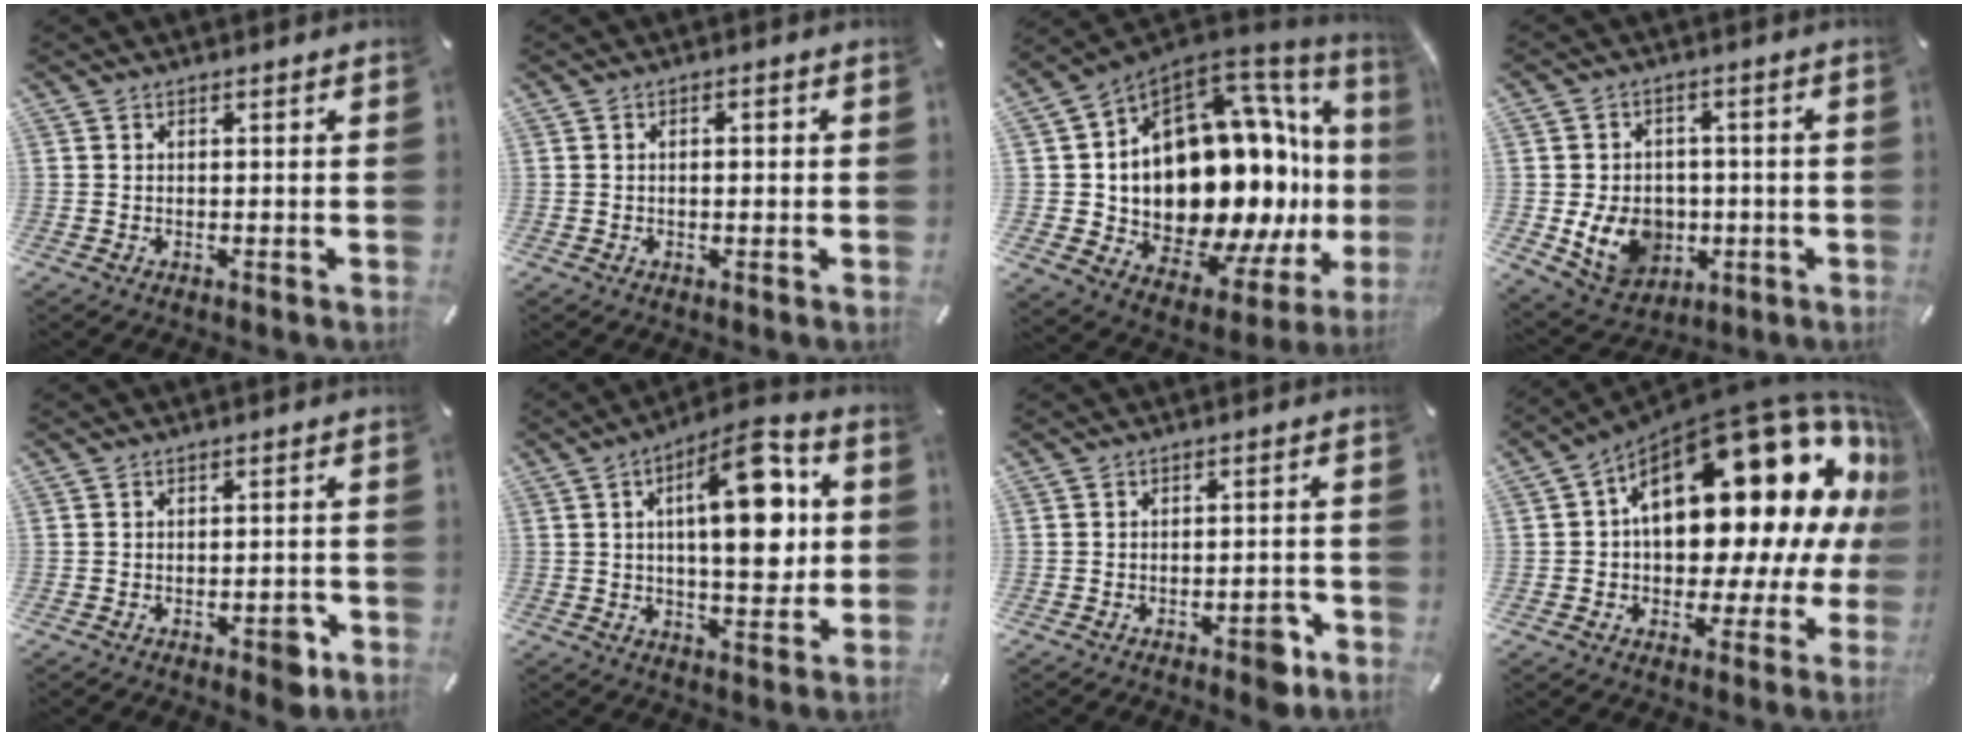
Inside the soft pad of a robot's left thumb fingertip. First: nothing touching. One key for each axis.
{"total": 1.9, "fx": -0.2, "fy": 0.9, "fz": 1.6, "tx": -0.030, "ty": 0.006, "tz": -0.005}
{"total": 23.8, "fx": 2.0, "fy": 15.9, "fz": 17.5, "tx": -0.293, "ty": -0.085, "tz": 0.072}
{"total": 11.8, "fx": -2.5, "fy": 9.9, "fz": 5.9, "tx": -0.135, "ty": 0.011, "tz": -0.038}
{"total": 4.0, "fx": -2.0, "fy": 1.8, "fz": 3.0, "tx": -0.043, "ty": 0.014, "tz": -0.032}
{"total": 18.8, "fx": 4.5, "fy": 7.8, "fz": 16.5, "tx": -0.246, "ty": -0.021, "tz": 0.065}
{"total": 4.6, "fx": -2.7, "fy": 2.0, "fz": 3.2, "tx": -0.046, "ty": 0.020, "tz": -0.046}
{"total": 29.2, "fx": 9.6, "fy": 14.3, "fz": 23.6, "tx": -0.329, "ty": -0.098, "tz": 0.174}